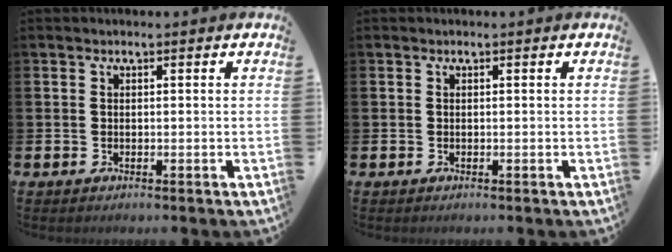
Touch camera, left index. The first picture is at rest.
{"total": 0.0}